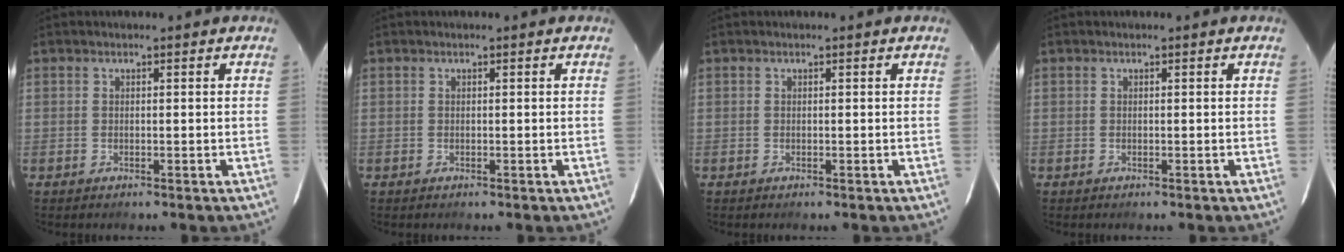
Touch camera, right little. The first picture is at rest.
{"total": 0.0}
{"total": 0.0}
{"total": 0.0}